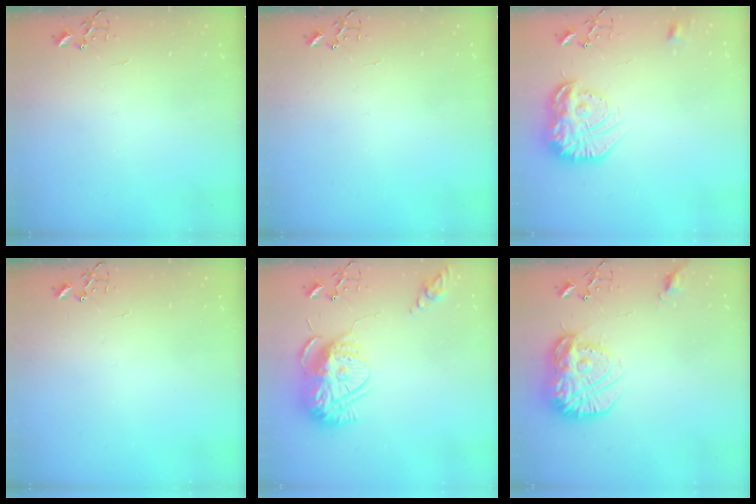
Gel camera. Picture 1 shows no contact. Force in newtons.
{"total": 0.0}
{"total": 18.4, "press": 18.3, "slide": 1.7}
{"total": 0.0}
{"total": 16.0, "press": 16.0, "slide": 1.5}
{"total": 17.7, "press": 17.6, "slide": 1.4}